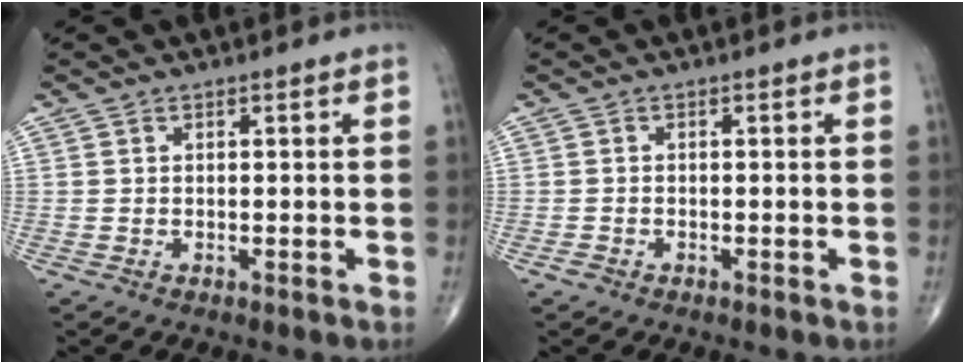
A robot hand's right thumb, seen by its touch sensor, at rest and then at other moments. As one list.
[{"total": 0.9, "force": [-0.6, 0.7, 0.3], "torque": [-0.003, 0.004, -0.012]}]